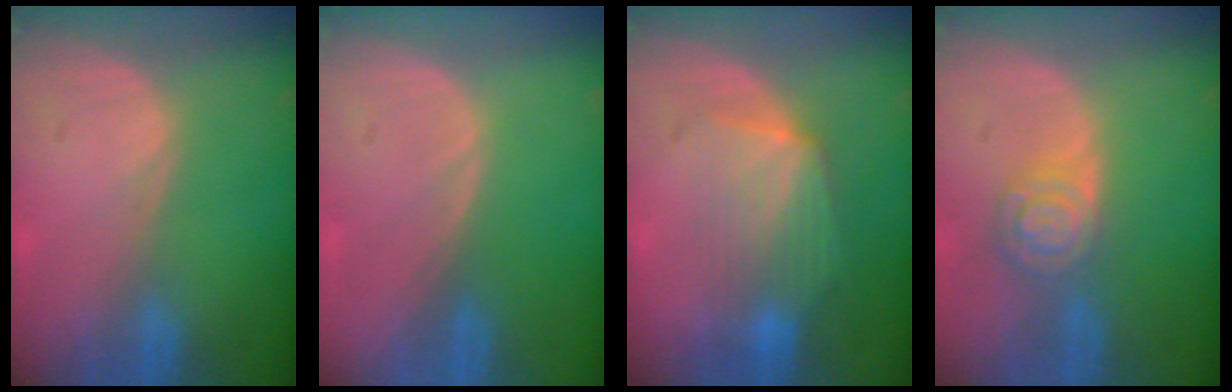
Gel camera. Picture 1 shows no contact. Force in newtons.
{"total": 0.0}
{"total": 7.4, "press": 6.9, "slide": 2.5}
{"total": 5.5, "press": 4.9, "slide": 2.6}